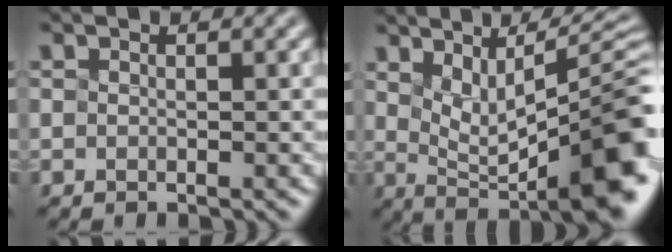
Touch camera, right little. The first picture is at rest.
{"total": 12.3, "force": [2.0, 3.7, 11.5], "torque": [-0.151, 0.015, 0.065]}